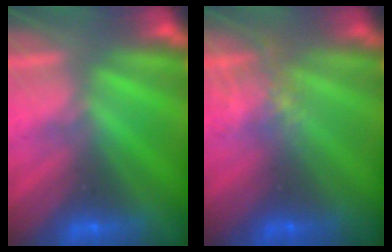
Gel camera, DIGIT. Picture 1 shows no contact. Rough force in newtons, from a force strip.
{"total": 4.4}